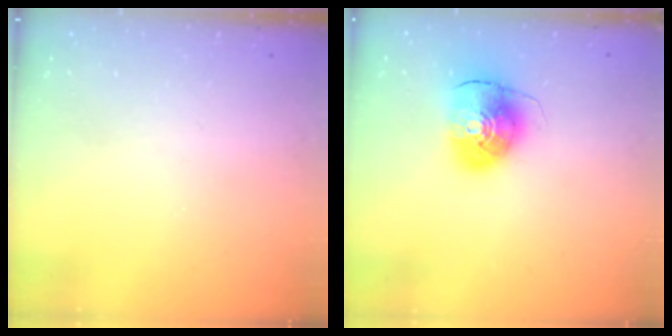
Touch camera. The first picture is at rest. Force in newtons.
{"total": 9.9, "press": 9.8, "slide": 1.6}